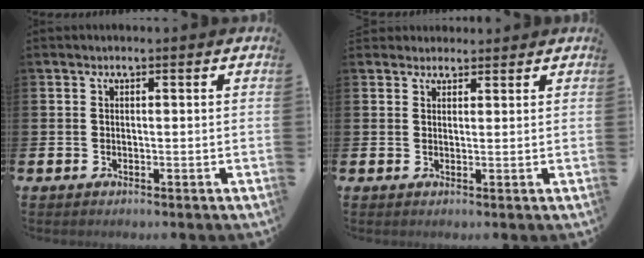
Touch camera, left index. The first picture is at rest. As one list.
[{"total": 2.3, "force": [2.2, 0.8, -0.2], "torque": [0.014, -0.009, 0.037]}]